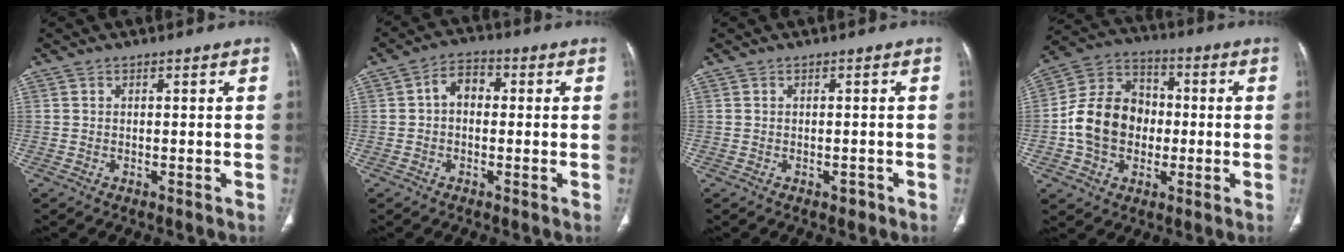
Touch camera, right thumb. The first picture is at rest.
{"total": 5.9, "force": [0.7, 4.0, 4.2], "torque": [-0.059, 0.019, 0.004]}
{"total": 1.1, "force": [-0.7, 0.7, 0.6], "torque": [-0.006, 0.001, -0.008]}
{"total": 14.4, "force": [-1.5, 11.5, 8.5], "torque": [-0.125, 0.033, -0.032]}